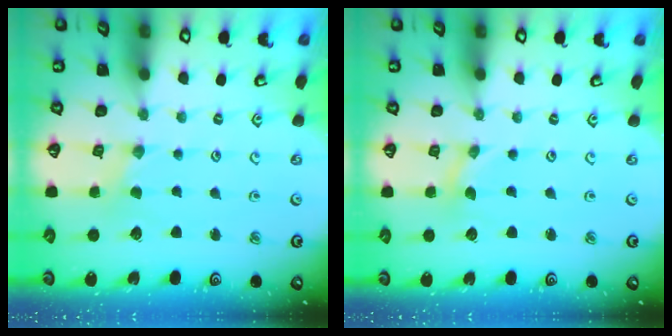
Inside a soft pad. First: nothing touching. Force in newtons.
{"total": 0.0}